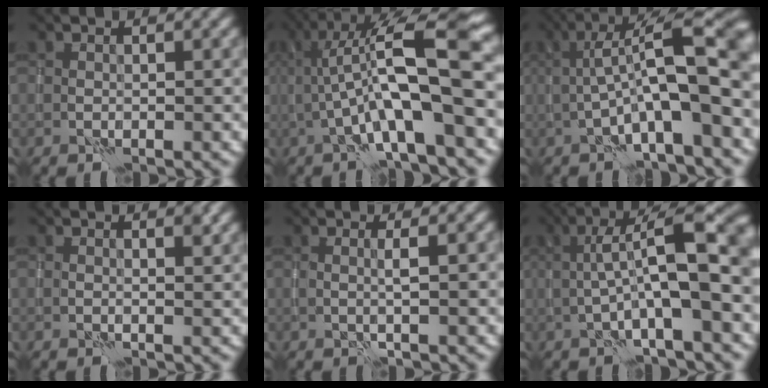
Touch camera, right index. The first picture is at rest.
{"total": 11.5, "force": [0.0, 2.8, 11.1], "torque": [-0.189, 0.023, -0.003]}
{"total": 11.4, "force": [-1.0, 3.0, 11.0], "torque": [-0.172, 0.028, -0.019]}
{"total": 1.1, "force": [0.7, 0.3, 0.8], "torque": [-0.009, -0.002, 0.010]}
{"total": 1.2, "force": [0.0, 0.1, 1.2], "torque": [-0.021, 0.002, -0.004]}
{"total": 10.9, "force": [0.3, 2.9, 10.5], "torque": [-0.162, 0.029, -0.002]}